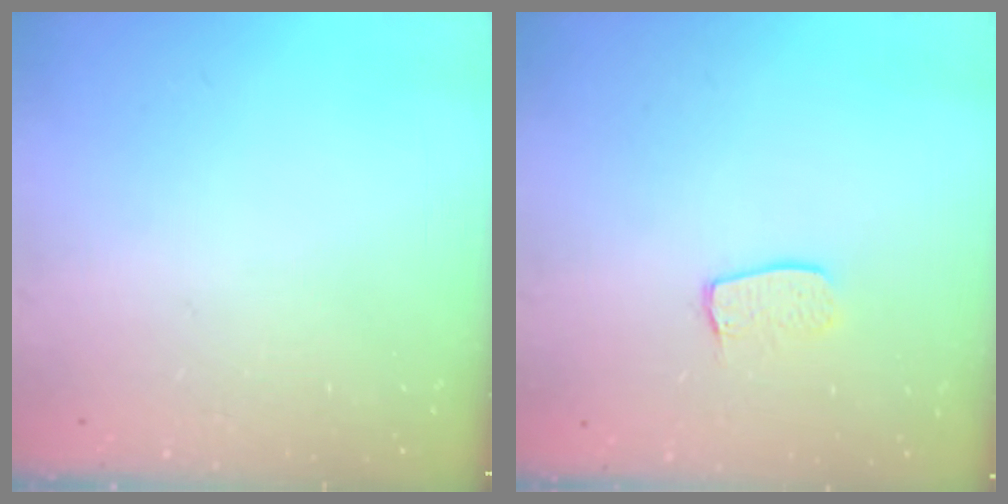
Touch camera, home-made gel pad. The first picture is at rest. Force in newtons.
{"total": 6.4, "press": 6.4, "slide": 0.1}